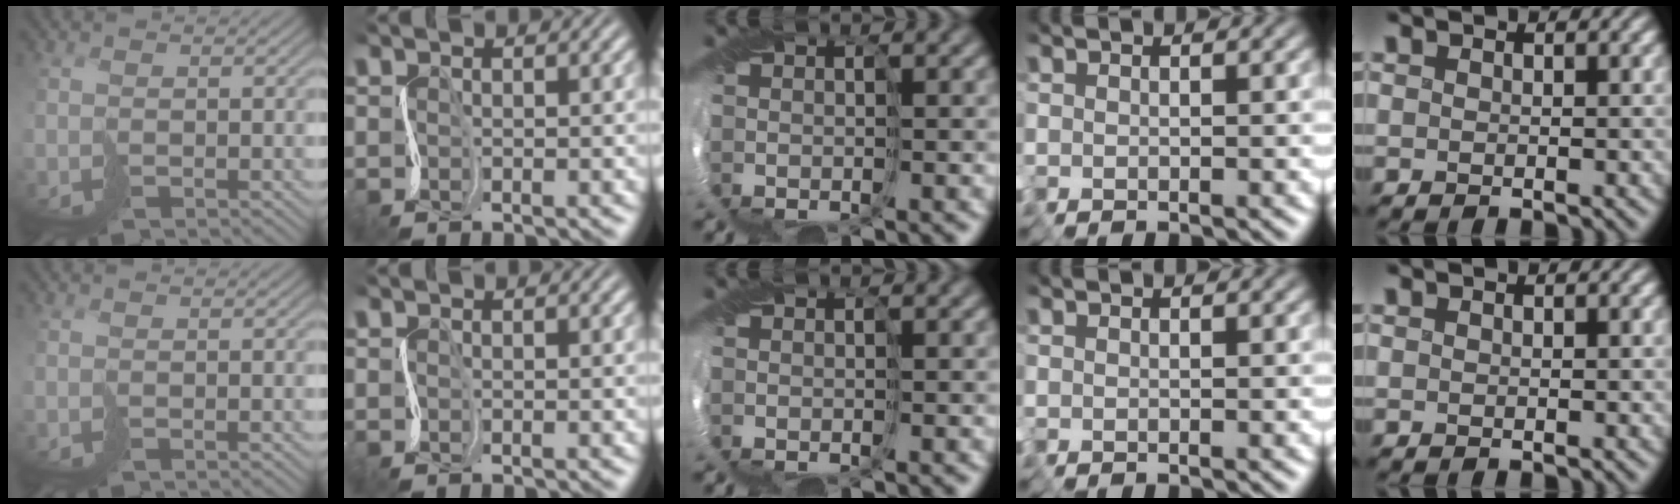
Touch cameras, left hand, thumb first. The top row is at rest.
{}